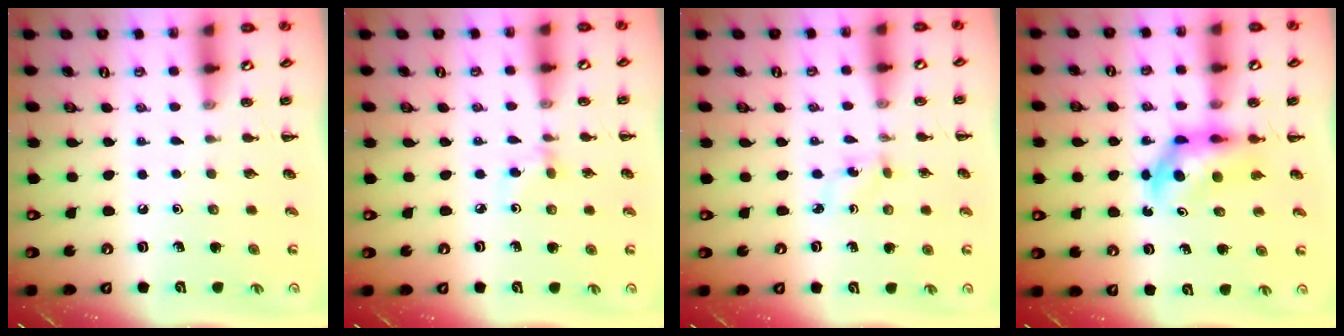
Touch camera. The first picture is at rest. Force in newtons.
{"total": 3.0, "press": 2.8, "slide": 1.2}
{"total": 2.5, "press": 2.4, "slide": 0.8}
{"total": 6.1, "press": 6.0, "slide": 1.3}